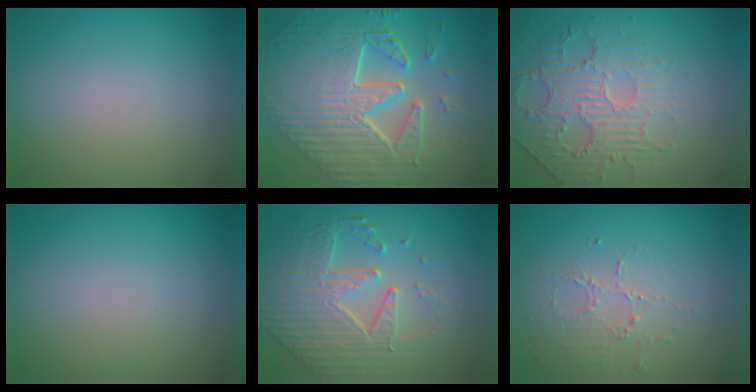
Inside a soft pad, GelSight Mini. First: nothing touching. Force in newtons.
{"total": 10.4, "press": 7.3, "slide": 7.4}
{"total": 4.6, "press": 3.8, "slide": 2.7}
{"total": 0.0}
{"total": 8.1, "press": 6.0, "slide": 5.5}
{"total": 1.6, "press": 1.0, "slide": 1.3}